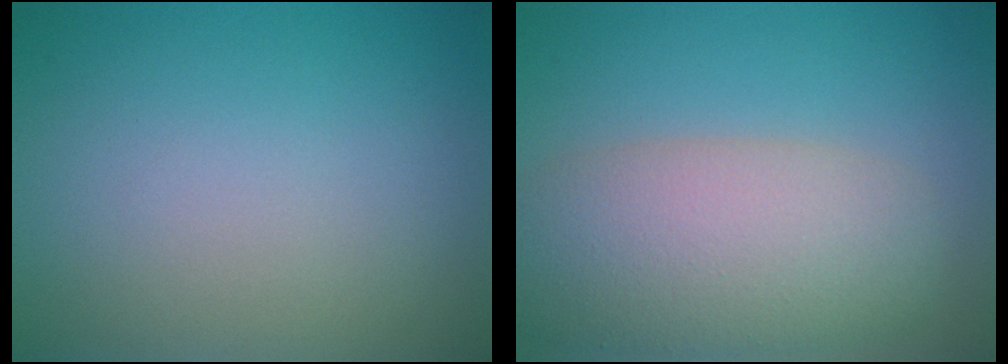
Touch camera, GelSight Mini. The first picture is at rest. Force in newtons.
{"total": 7.6, "press": 7.6, "slide": 0.4}